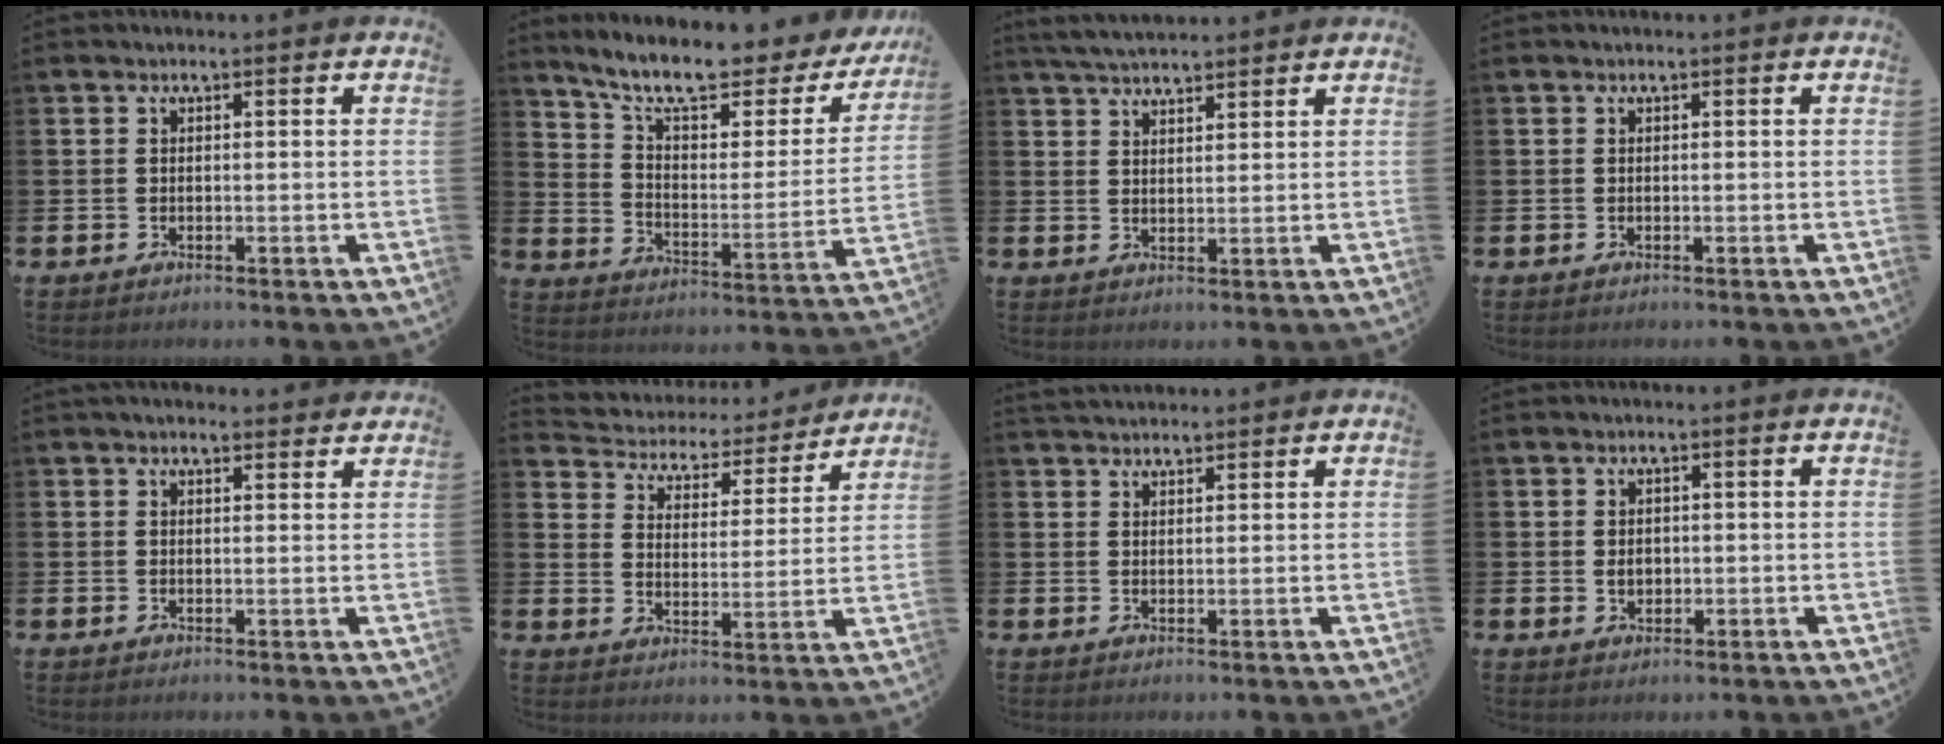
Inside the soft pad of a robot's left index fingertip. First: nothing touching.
{"total": 10.6, "force": [8.9, 2.6, 5.1], "torque": [-0.126, -0.057, 0.149]}
{"total": 4.2, "force": [4.0, 0.6, 0.9], "torque": [-0.029, -0.011, 0.075]}
{"total": 0.0}
{"total": 2.0, "force": [1.9, 0.4, 0.2], "torque": [-0.008, -0.004, 0.035]}
{"total": 4.4, "force": [4.0, 1.7, 0.2], "torque": [-0.037, -0.037, 0.062]}
{"total": 2.5, "force": [2.4, 0.7, 0.2], "torque": [-0.001, -0.010, 0.043]}
{"total": 1.7, "force": [0.1, 1.3, 1.0], "torque": [-0.012, 0.006, -0.002]}